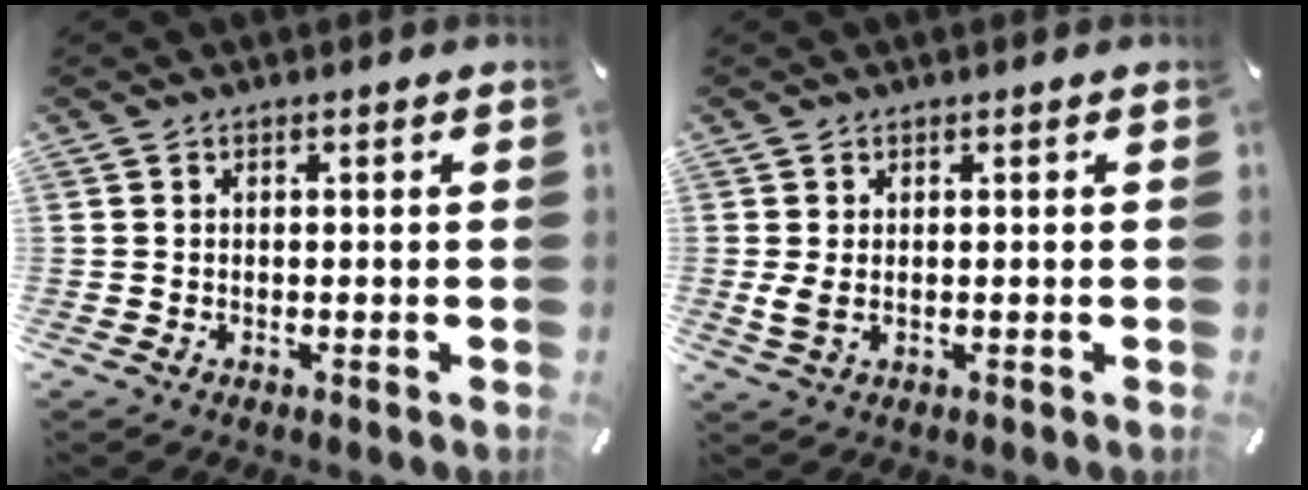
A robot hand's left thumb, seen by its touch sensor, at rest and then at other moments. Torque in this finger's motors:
{"motor_torque": [0.24, 0.24, 0.04, -0.02, 0.02]}